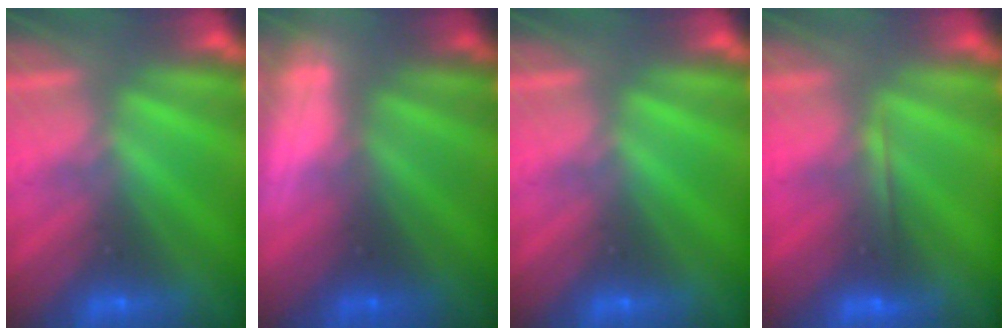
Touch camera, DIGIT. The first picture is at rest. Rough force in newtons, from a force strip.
{"total": 3.0}
{"total": 0.0}
{"total": 2.0}